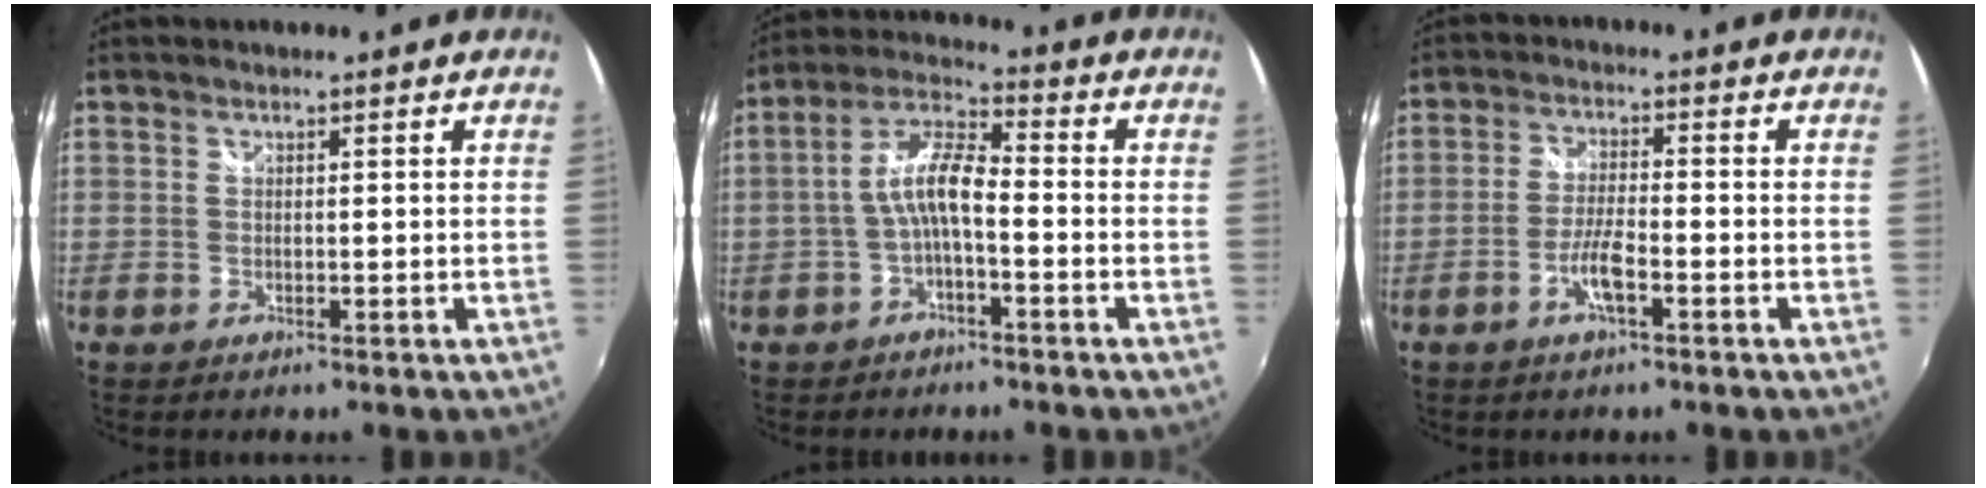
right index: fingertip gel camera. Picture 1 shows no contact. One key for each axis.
{"total": 7.1, "fx": -2.0, "fy": 1.8, "fz": 6.6, "tx": -0.145, "ty": 0.019, "tz": -0.040}
{"total": 5.0, "fx": -2.6, "fy": 0.7, "fz": 4.2, "tx": -0.090, "ty": 0.000, "tz": -0.049}